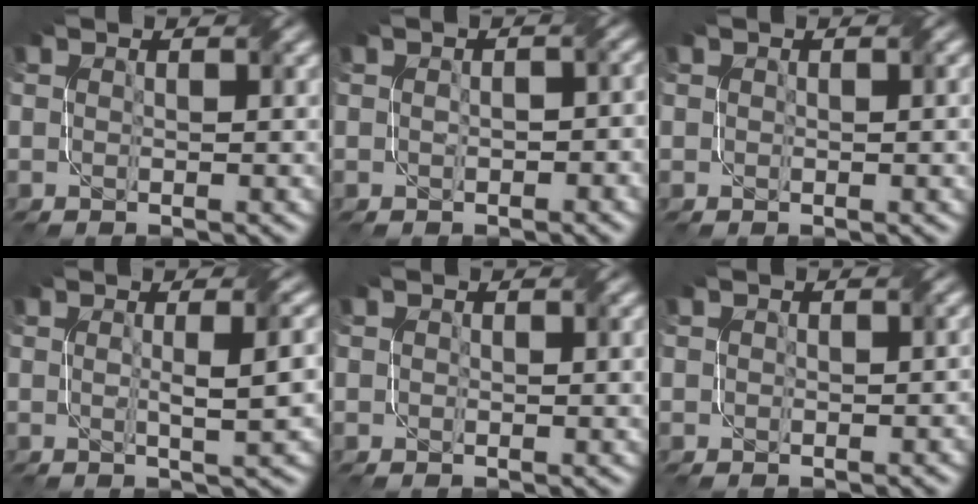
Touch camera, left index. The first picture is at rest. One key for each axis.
{"total": 1.9, "fx": -0.3, "fy": 1.2, "fz": 1.4, "tx": -0.021, "ty": -0.002, "tz": 0.002}
{"total": 1.1, "fx": 0.3, "fy": 0.6, "fz": 0.8, "tx": -0.009, "ty": 0.001, "tz": 0.007}
{"total": 3.8, "fx": 0.3, "fy": 0.9, "fz": 3.7, "tx": -0.049, "ty": 0.004, "tz": 0.005}
{"total": 1.2, "fx": 0.5, "fy": 0.7, "fz": 0.8, "tx": -0.010, "ty": 0.000, "tz": 0.011}
{"total": 0.7, "fx": 0.2, "fy": 0.7, "fz": 0.3, "tx": -0.003, "ty": -0.001, "tz": 0.003}